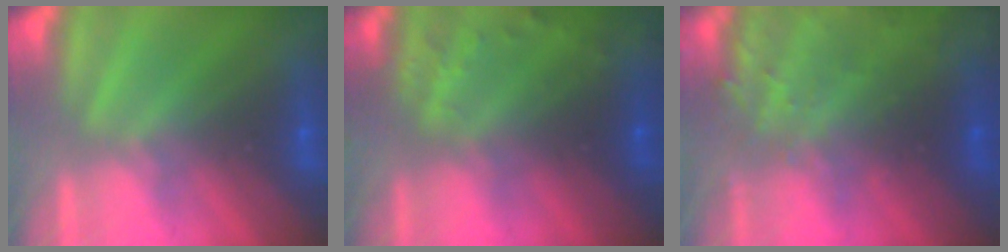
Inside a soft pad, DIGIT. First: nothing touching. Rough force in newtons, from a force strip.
{"total": 7.6}
{"total": 7.7}